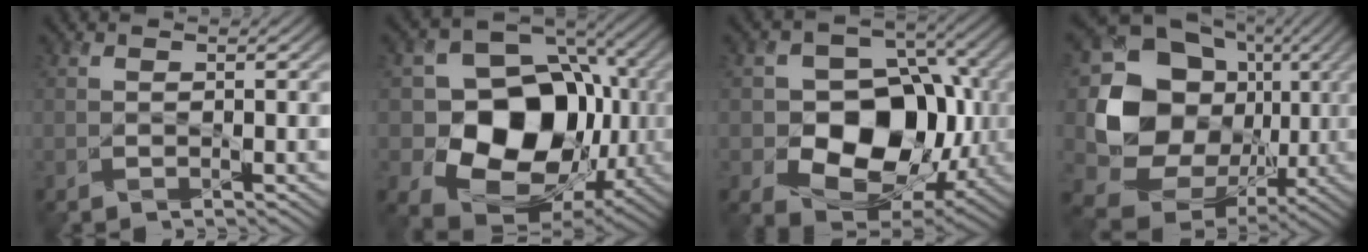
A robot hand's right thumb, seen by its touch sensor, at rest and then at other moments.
{"total": 16.3, "force": [-1.3, 12.7, 10.1], "torque": [-0.151, -0.029, -0.026]}
{"total": 14.5, "force": [-2.4, 10.7, 9.4], "torque": [-0.134, -0.008, -0.051]}
{"total": 18.4, "force": [1.2, 15.4, 10.0], "torque": [-0.221, -0.028, 0.040]}